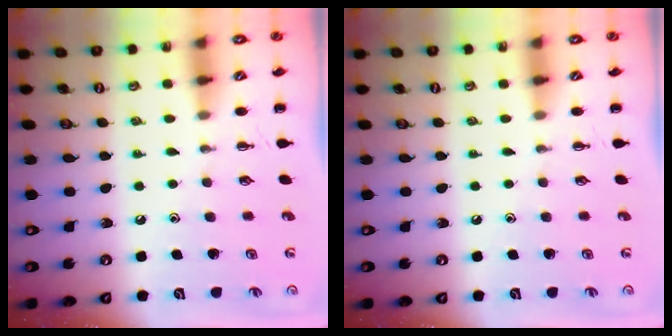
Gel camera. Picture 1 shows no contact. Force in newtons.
{"total": 0.0}